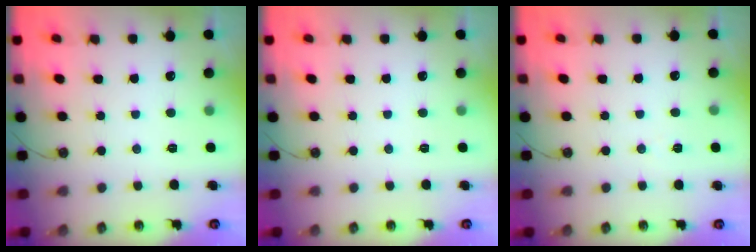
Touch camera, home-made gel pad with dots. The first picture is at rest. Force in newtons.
{"total": 0.0}
{"total": 5.1, "press": 2.7, "slide": 4.3}